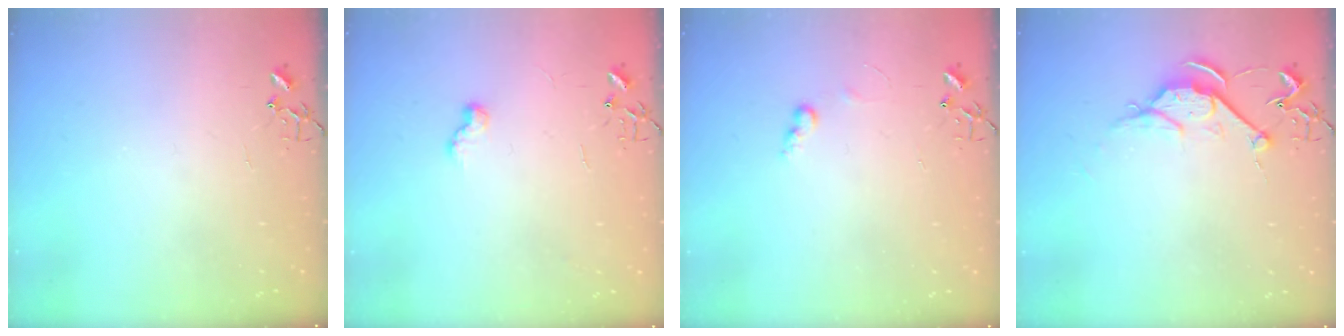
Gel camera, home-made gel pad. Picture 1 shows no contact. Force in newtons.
{"total": 6.4, "press": 6.3, "slide": 0.6}
{"total": 6.0, "press": 5.9, "slide": 0.7}
{"total": 7.9, "press": 7.8, "slide": 0.9}